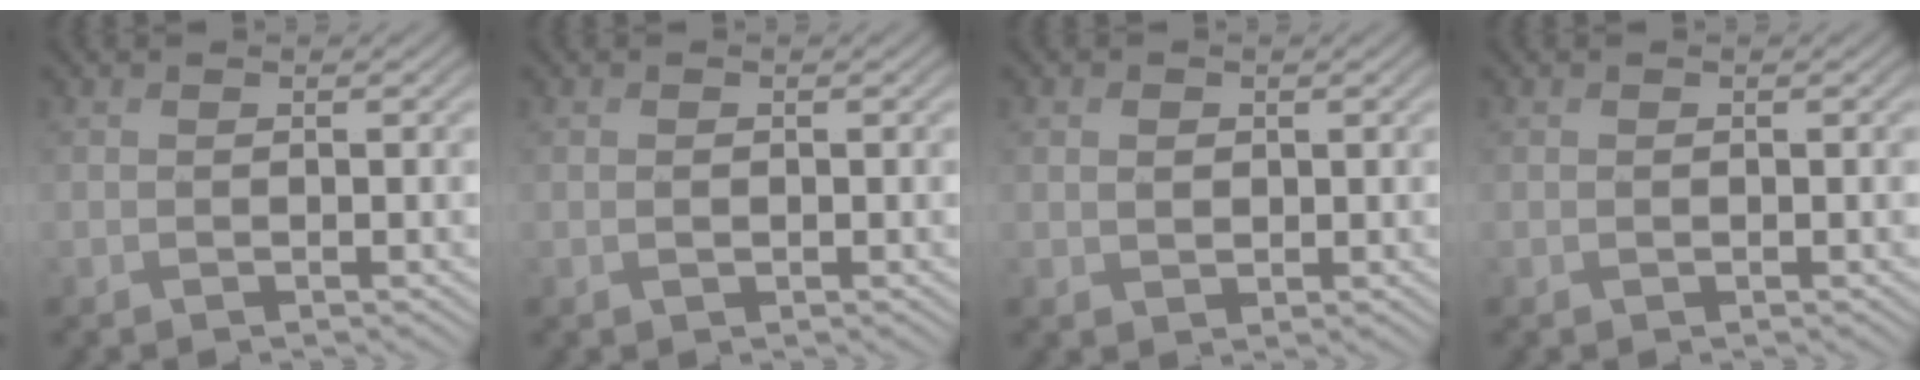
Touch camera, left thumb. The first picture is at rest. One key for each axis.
{"total": 0.7, "fx": 0.0, "fy": 0.5, "fz": 0.6, "tx": -0.012, "ty": -0.001, "tz": -0.001}
{"total": 1.6, "fx": 0.4, "fy": 1.3, "fz": 0.8, "tx": -0.022, "ty": -0.003, "tz": 0.008}
{"total": 0.0}